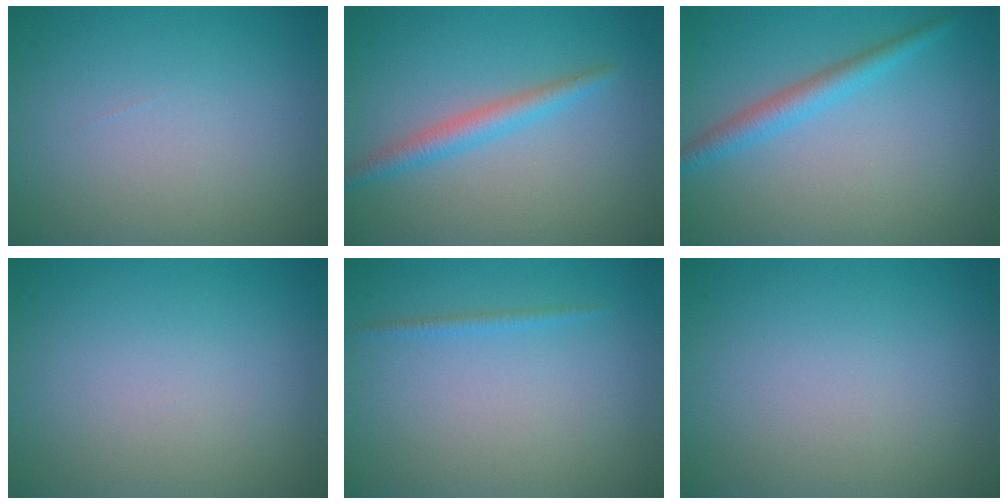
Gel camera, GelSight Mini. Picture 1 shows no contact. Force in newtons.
{"total": 2.4, "press": 2.4, "slide": 0.1}
{"total": 2.5, "press": 2.5, "slide": 0.1}
{"total": 0.0}
{"total": 0.8, "press": 0.8, "slide": 0.1}
{"total": 0.0}